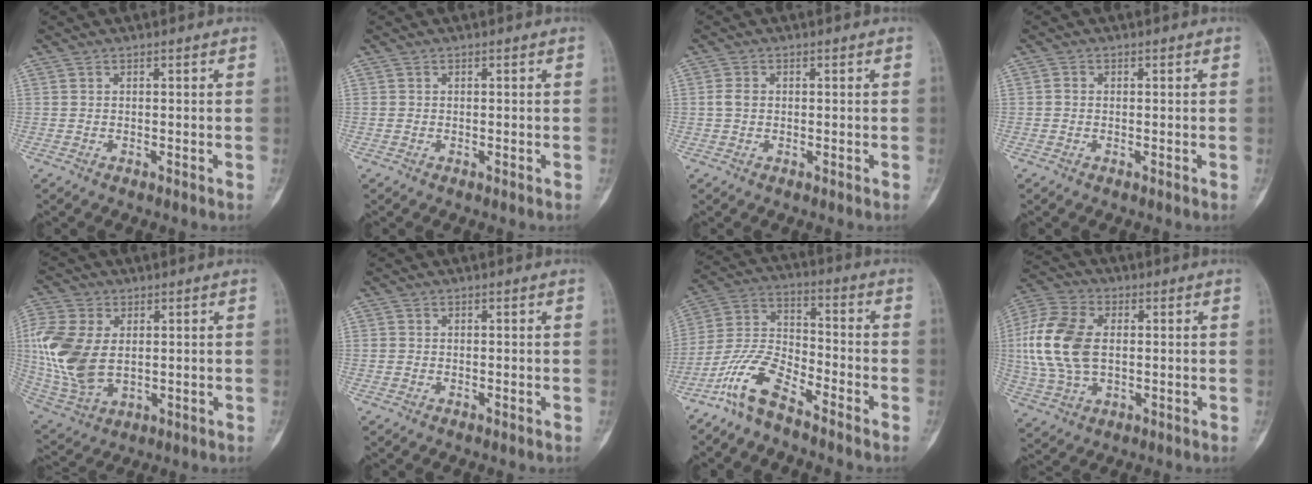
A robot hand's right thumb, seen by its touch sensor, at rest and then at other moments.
{"total": 0.6, "force": [-0.1, 0.5, 0.3], "torque": [-0.006, 0.002, 0.000]}
{"total": 2.1, "force": [0.0, 1.6, 1.3], "torque": [-0.028, 0.004, -0.001]}
{"total": 1.0, "force": [-0.1, 0.9, 0.4], "torque": [-0.004, 0.003, -0.003]}
{"total": 16.3, "force": [1.6, 10.5, 12.4], "torque": [-0.281, -0.008, 0.041]}
{"total": 0.8, "force": [-0.2, 0.7, 0.4], "torque": [-0.006, 0.002, -0.004]}
{"total": 10.2, "force": [-7.5, 3.3, 6.0], "torque": [-0.134, 0.057, -0.160]}
{"total": 15.8, "force": [1.2, 10.0, 12.2], "torque": [-0.260, 0.011, 0.024]}